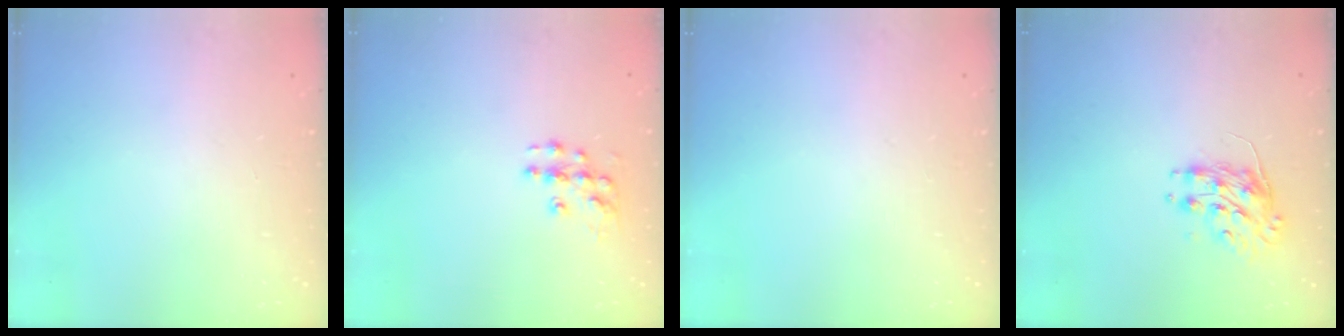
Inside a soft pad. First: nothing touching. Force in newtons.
{"total": 7.8, "press": 7.8, "slide": 0.4}
{"total": 0.0}
{"total": 8.2, "press": 8.2, "slide": 0.3}